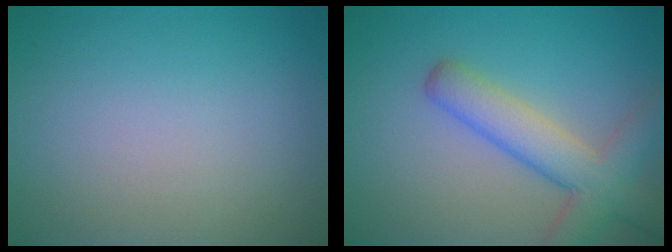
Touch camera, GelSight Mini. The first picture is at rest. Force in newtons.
{"total": 5.6, "press": 5.6, "slide": 0.3}